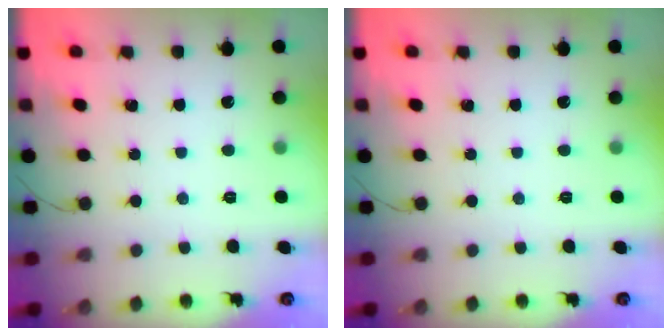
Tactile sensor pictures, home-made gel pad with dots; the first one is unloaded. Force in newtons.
{"total": 0.0}